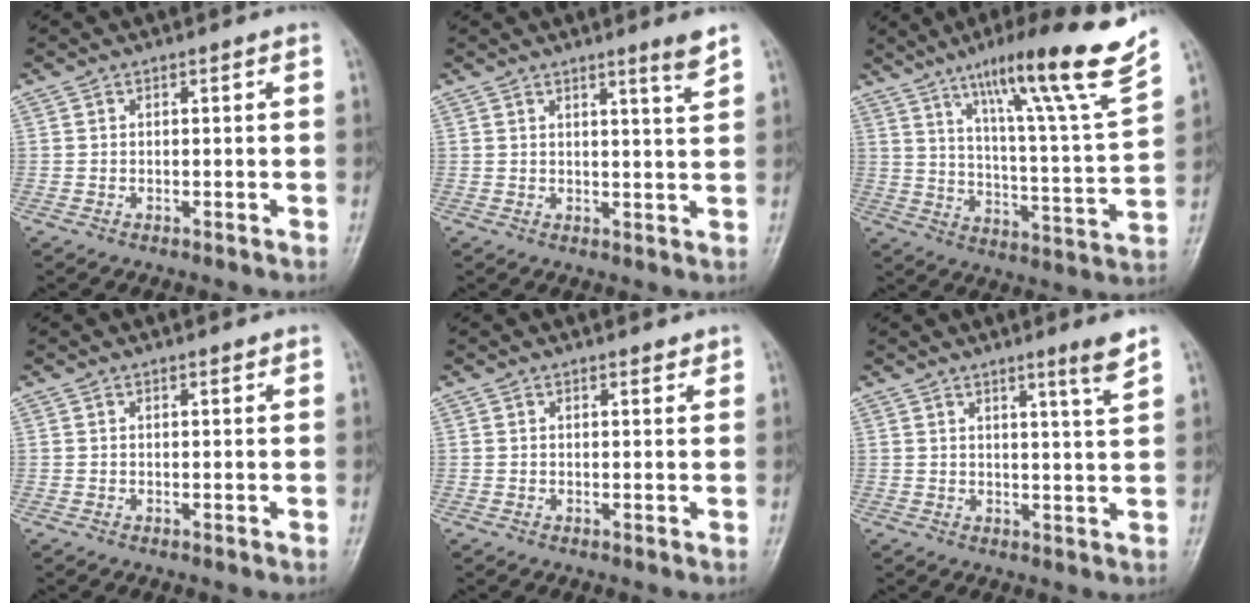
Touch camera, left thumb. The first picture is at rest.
{"total": 3.9, "force": [2.9, -0.3, 2.6], "torque": [-0.034, -0.029, 0.042]}
{"total": 22.1, "force": [14.5, 1.1, 16.6], "torque": [-0.228, -0.061, 0.224]}
{"total": 1.1, "force": [0.9, 0.3, 0.4], "torque": [-0.006, -0.006, 0.013]}
{"total": 2.0, "force": [1.7, 0.7, 0.7], "torque": [-0.001, -0.009, 0.021]}
{"total": 4.8, "force": [3.3, -0.5, 3.4], "torque": [-0.047, -0.032, 0.049]}